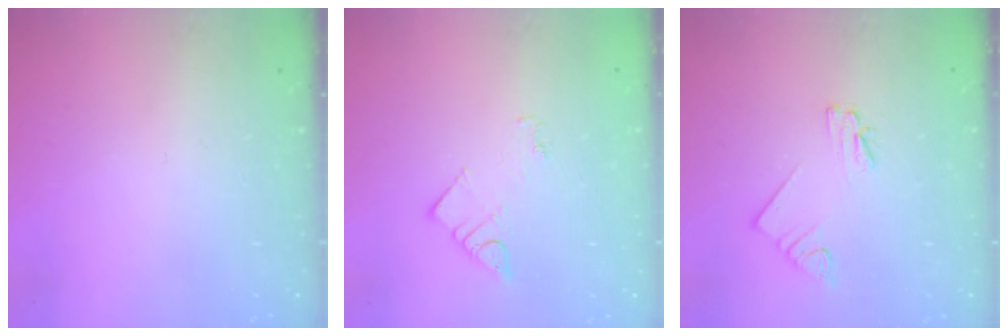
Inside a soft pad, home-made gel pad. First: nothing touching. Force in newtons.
{"total": 3.8, "press": 3.7, "slide": 0.6}
{"total": 2.3, "press": 2.3, "slide": 0.1}